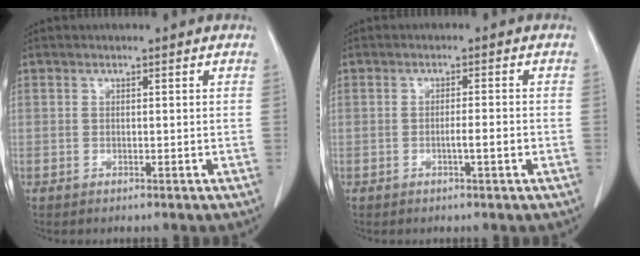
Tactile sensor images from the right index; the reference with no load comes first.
{"total": 2.2, "force": [-0.8, 0.0, 2.1], "torque": [-0.034, 0.000, -0.013]}